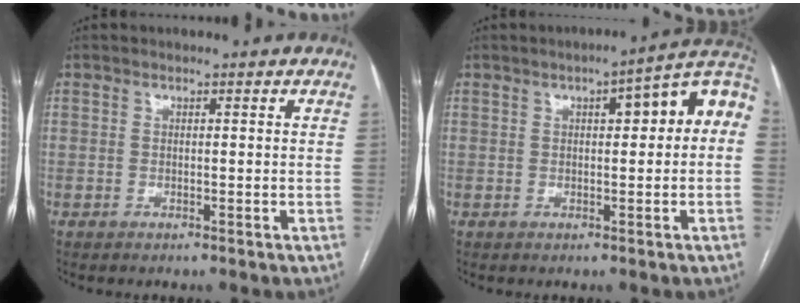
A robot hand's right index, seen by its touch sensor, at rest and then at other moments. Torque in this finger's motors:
{"motor_torque": [1.01, 0.07, 0.35, 0.08]}